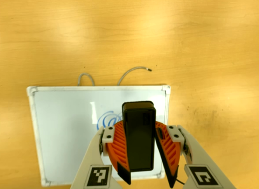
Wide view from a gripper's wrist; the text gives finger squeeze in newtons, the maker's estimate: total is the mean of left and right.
{"total": 7.8, "left": 8.6, "right": 6.9}